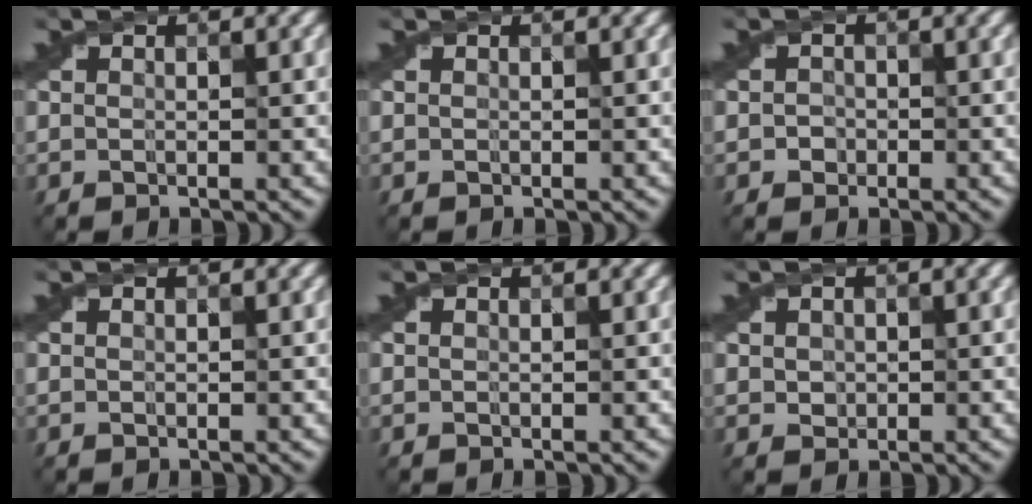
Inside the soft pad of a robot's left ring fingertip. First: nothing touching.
{"total": 0.0}
{"total": 0.9, "force": [-0.2, 0.9, 0.0], "torque": [0.007, 0.001, -0.007]}
{"total": 0.0}
{"total": 0.0}
{"total": 1.3, "force": [0.3, 1.2, 0.3], "torque": [0.003, -0.001, 0.004]}